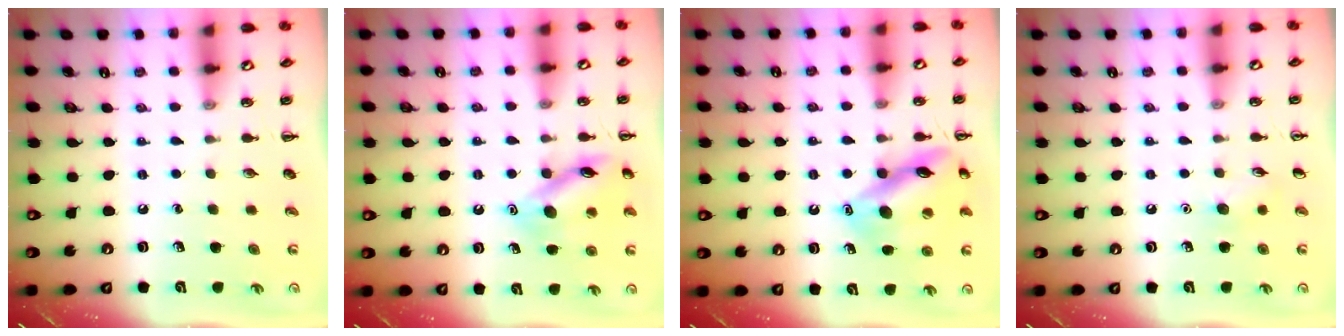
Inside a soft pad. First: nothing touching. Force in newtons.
{"total": 13.8, "press": 13.7, "slide": 0.7}
{"total": 14.0, "press": 13.9, "slide": 1.4}
{"total": 5.7, "press": 5.6, "slide": 1.3}